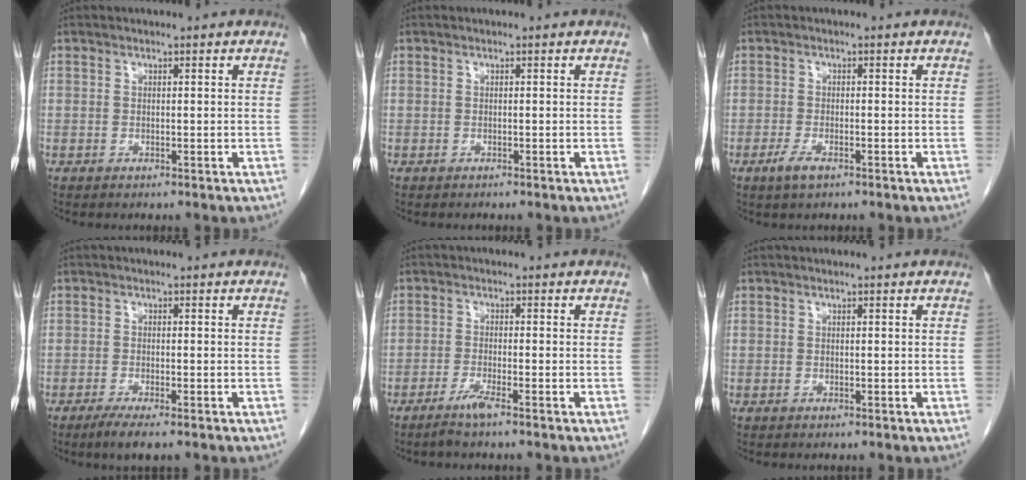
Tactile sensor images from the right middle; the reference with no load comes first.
{"total": 0.0}
{"total": 2.5, "force": [-1.5, 0.7, 1.8], "torque": [-0.043, -0.004, -0.030]}
{"total": 3.2, "force": [-2.2, 0.2, 2.3], "torque": [-0.044, -0.010, -0.039]}
{"total": 2.5, "force": [-1.9, -0.4, 1.6], "torque": [-0.039, -0.005, -0.041]}
{"total": 0.0}